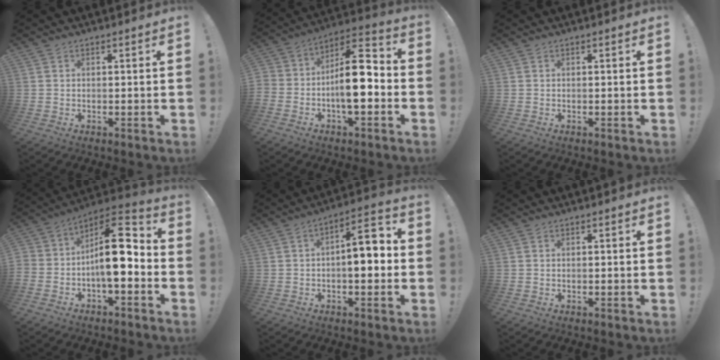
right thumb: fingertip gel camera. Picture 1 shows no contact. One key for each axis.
{"total": 14.4, "fx": -3.4, "fy": 8.0, "fz": 11.5, "tx": -0.175, "ty": 0.033, "tz": -0.053}
{"total": 0.0}
{"total": 15.7, "fx": -1.4, "fy": 9.0, "fz": 12.7, "tx": -0.188, "ty": 0.021, "tz": -0.019}
{"total": 9.7, "fx": -0.7, "fy": 4.2, "fz": 8.7, "tx": -0.116, "ty": 0.002, "tz": -0.015}
{"total": 0.0}